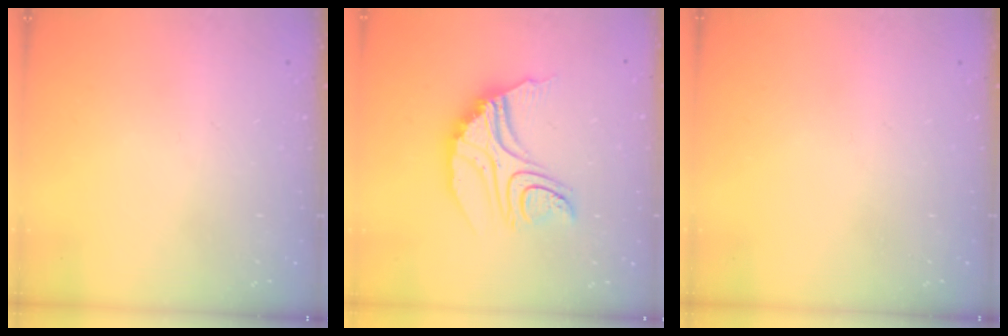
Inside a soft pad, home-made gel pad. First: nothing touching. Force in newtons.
{"total": 13.8, "press": 13.7, "slide": 1.2}
{"total": 0.0}